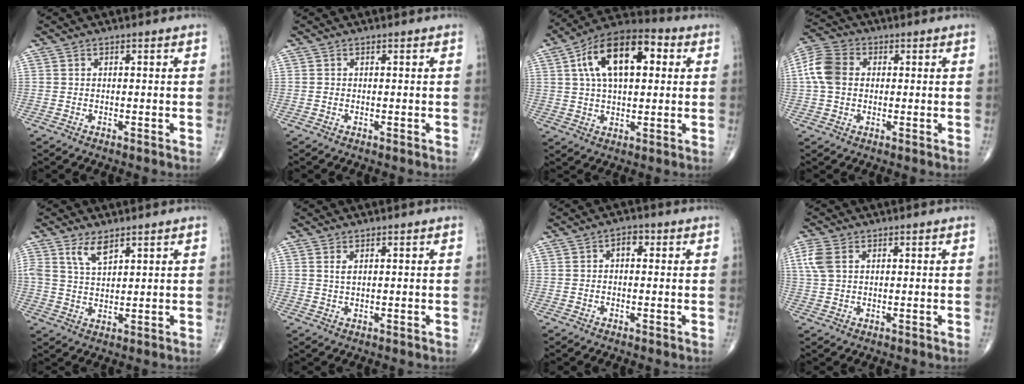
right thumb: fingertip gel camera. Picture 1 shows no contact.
{"total": 0.0}
{"total": 17.1, "force": [4.6, 8.8, 13.9], "torque": [-0.218, 0.021, 0.067]}
{"total": 8.3, "force": [0.8, 6.2, 5.5], "torque": [-0.114, 0.021, 0.007]}
{"total": 4.8, "force": [3.0, 1.9, 3.2], "torque": [-0.058, -0.016, 0.063]}
{"total": 1.4, "force": [0.7, 0.5, 1.1], "torque": [-0.023, 0.000, 0.017]}
{"total": 2.2, "force": [0.4, 1.3, 1.7], "torque": [-0.015, 0.007, -0.002]}
{"total": 4.4, "force": [1.5, 2.8, 3.1], "torque": [-0.086, 0.010, 0.032]}